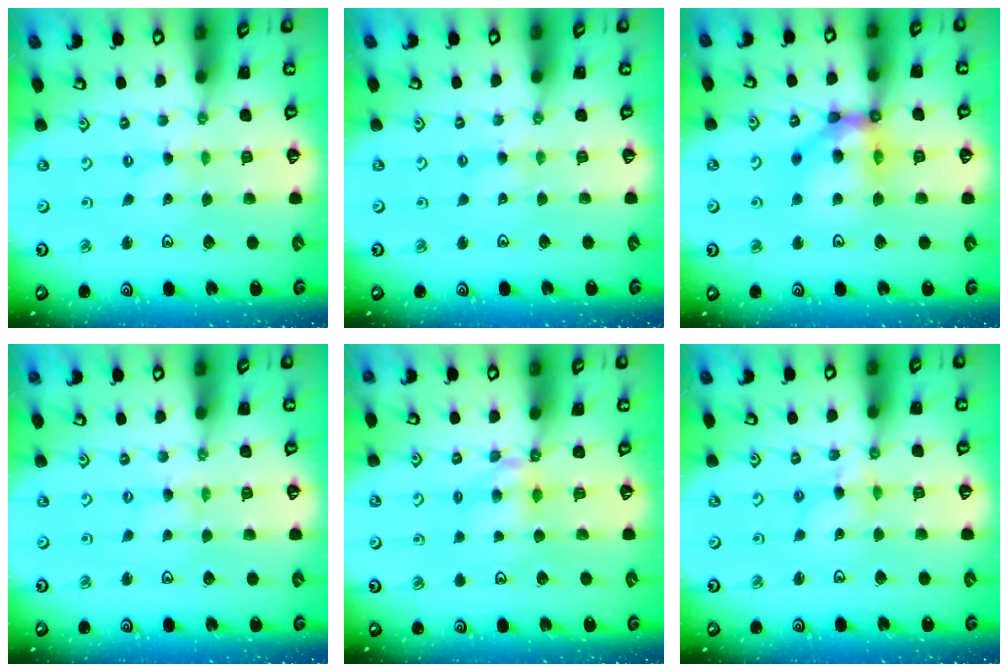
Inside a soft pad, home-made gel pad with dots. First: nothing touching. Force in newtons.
{"total": 1.9, "press": 1.9, "slide": 0.3}
{"total": 14.8, "press": 14.6, "slide": 2.0}
{"total": 1.1, "press": 1.1, "slide": 0.2}
{"total": 5.3, "press": 5.2, "slide": 0.6}
{"total": 5.0, "press": 4.9, "slide": 0.3}